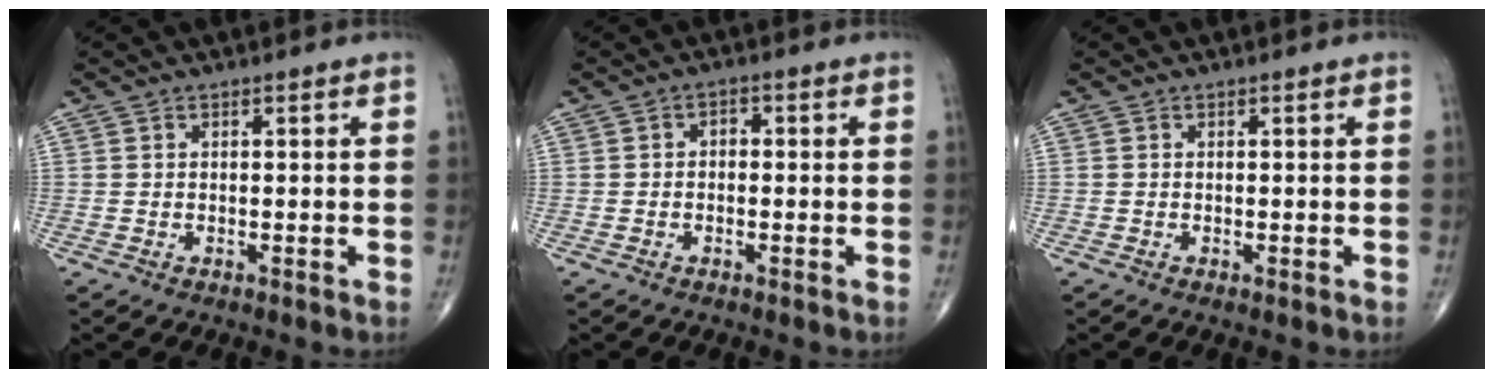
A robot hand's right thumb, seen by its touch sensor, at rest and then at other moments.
{"total": 1.7, "force": [-0.2, 1.2, 1.2], "torque": [-0.006, 0.008, -0.010]}
{"total": 0.0}